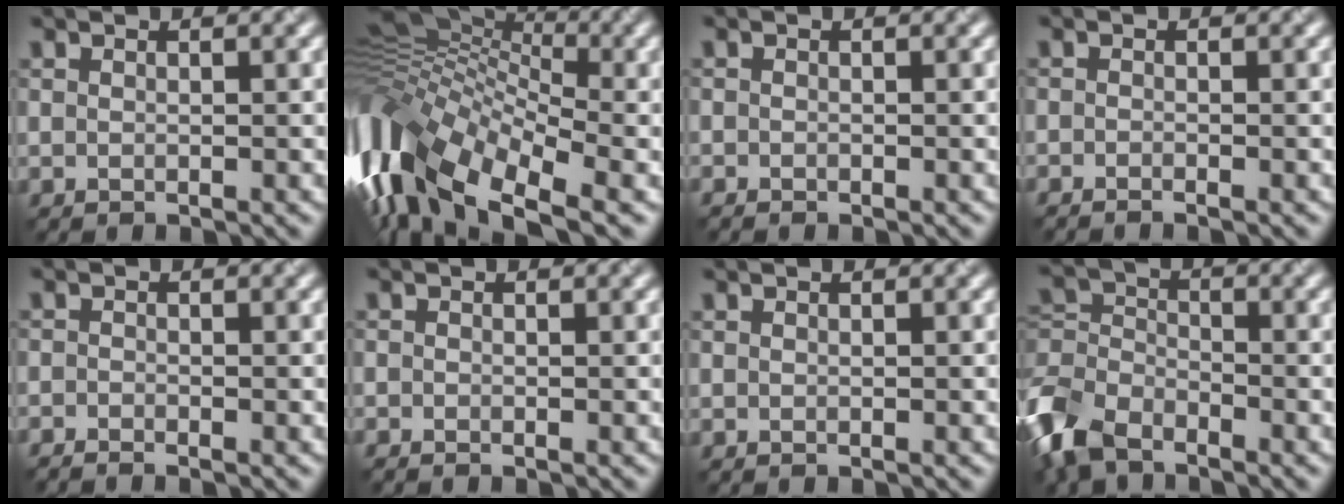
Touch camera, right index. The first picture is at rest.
{"total": 13.7, "force": [-3.4, 7.1, 11.1], "torque": [-0.258, 0.008, -0.067]}
{"total": 0.6, "force": [-0.6, 0.2, 0.1], "torque": [0.002, -0.004, -0.010]}
{"total": 1.1, "force": [-1.0, 0.0, 0.5], "torque": [-0.008, -0.006, -0.020]}
{"total": 1.4, "force": [-1.3, 0.1, 0.5], "torque": [-0.011, -0.006, -0.028]}
{"total": 0.5, "force": [-0.5, 0.1, 0.1], "torque": [0.001, -0.004, -0.011]}
{"total": 0.0}
{"total": 6.4, "force": [-4.6, 3.3, 3.0], "torque": [-0.070, -0.001, -0.111]}